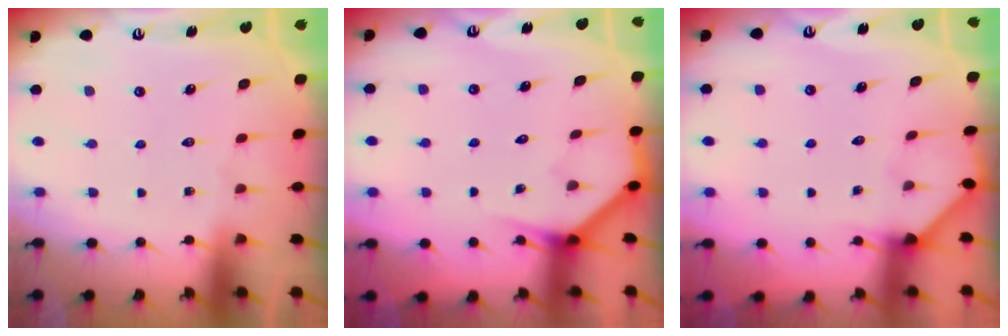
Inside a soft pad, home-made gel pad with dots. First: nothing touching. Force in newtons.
{"total": 3.7, "press": 3.6, "slide": 0.2}
{"total": 2.6, "press": 2.6, "slide": 0.2}